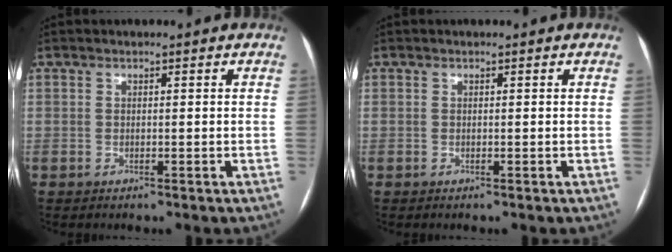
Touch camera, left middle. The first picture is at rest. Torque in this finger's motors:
{"motor_torque": [0.24, -0.43, 0.00, 0.00]}